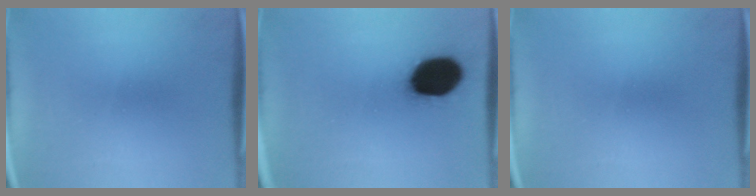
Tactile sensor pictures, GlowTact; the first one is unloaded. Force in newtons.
{"total": 16.9}
{"total": 0.0}